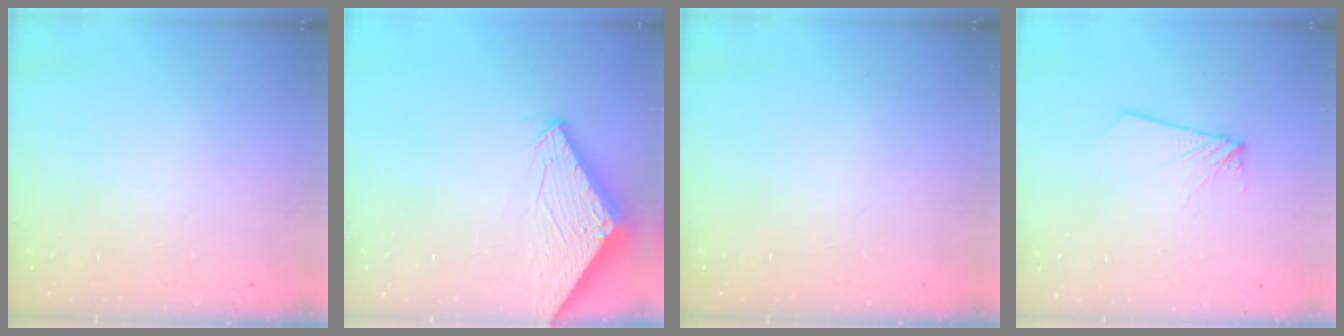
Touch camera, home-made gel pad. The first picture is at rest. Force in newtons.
{"total": 2.9, "press": 2.9, "slide": 0.2}
{"total": 0.0}
{"total": 2.1, "press": 2.1, "slide": 0.2}